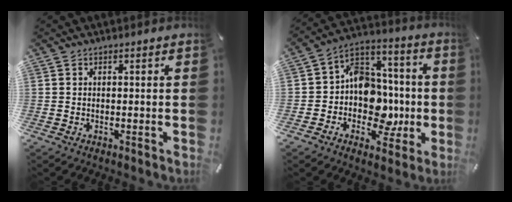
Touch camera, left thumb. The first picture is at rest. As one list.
[{"total": 13.5, "force": [-2.4, 11.7, 6.2], "torque": [-0.098, 0.006, -0.028]}]